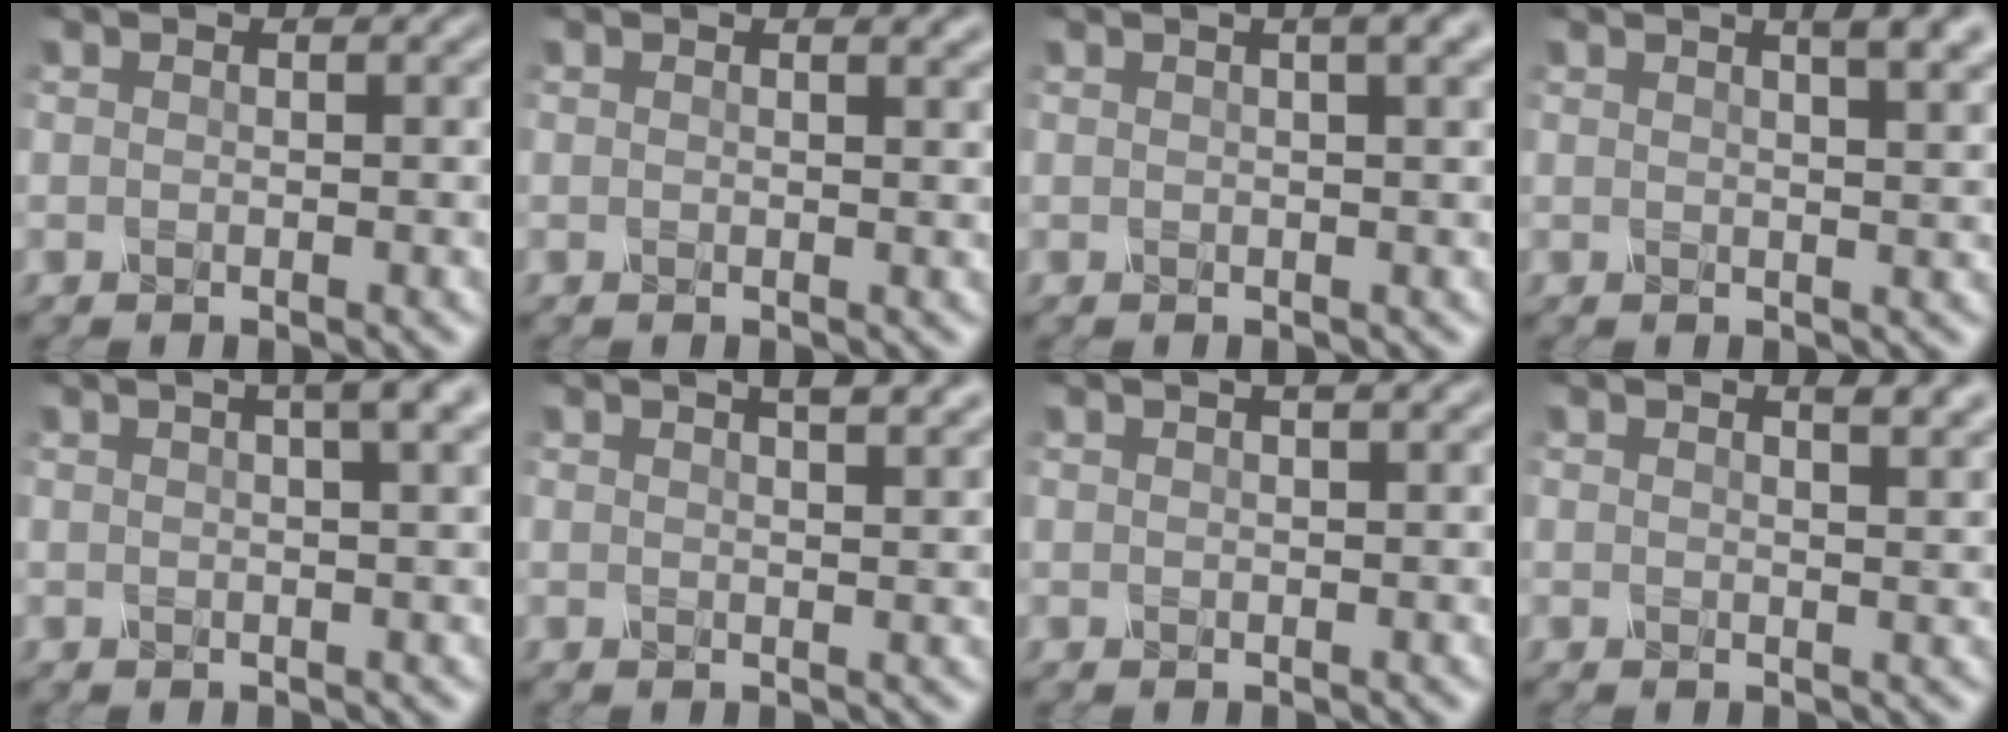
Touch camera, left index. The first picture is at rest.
{"total": 1.7, "force": [1.3, 0.5, 0.9], "torque": [-0.006, 0.001, 0.018]}
{"total": 3.8, "force": [2.0, 1.2, 3.0], "torque": [-0.025, 0.012, 0.007]}
{"total": 5.7, "force": [3.2, 2.3, 4.2], "torque": [-0.020, 0.033, 0.009]}
{"total": 4.8, "force": [2.5, 1.5, 3.8], "torque": [-0.033, 0.021, 0.009]}
{"total": 5.0, "force": [3.1, 2.0, 3.3], "torque": [-0.015, 0.026, 0.012]}
{"total": 2.2, "force": [1.4, 0.7, 1.6], "torque": [-0.009, 0.007, 0.003]}
{"total": 3.8, "force": [2.4, 1.4, 2.5], "torque": [-0.011, 0.019, 0.012]}